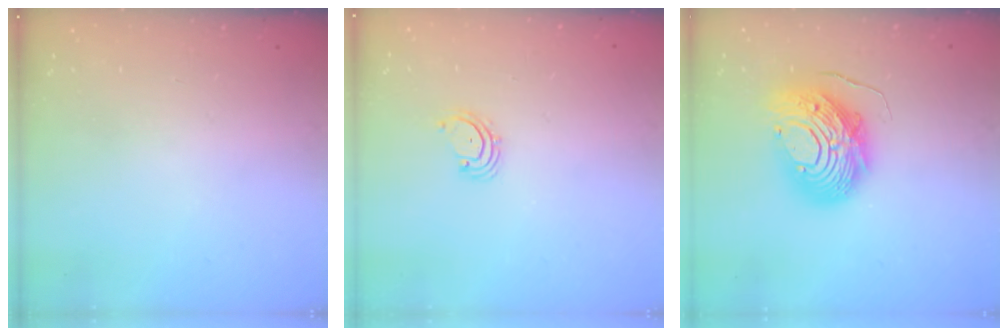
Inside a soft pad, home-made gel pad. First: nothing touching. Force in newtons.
{"total": 2.3, "press": 2.3, "slide": 0.5}
{"total": 15.2, "press": 15.1, "slide": 1.3}